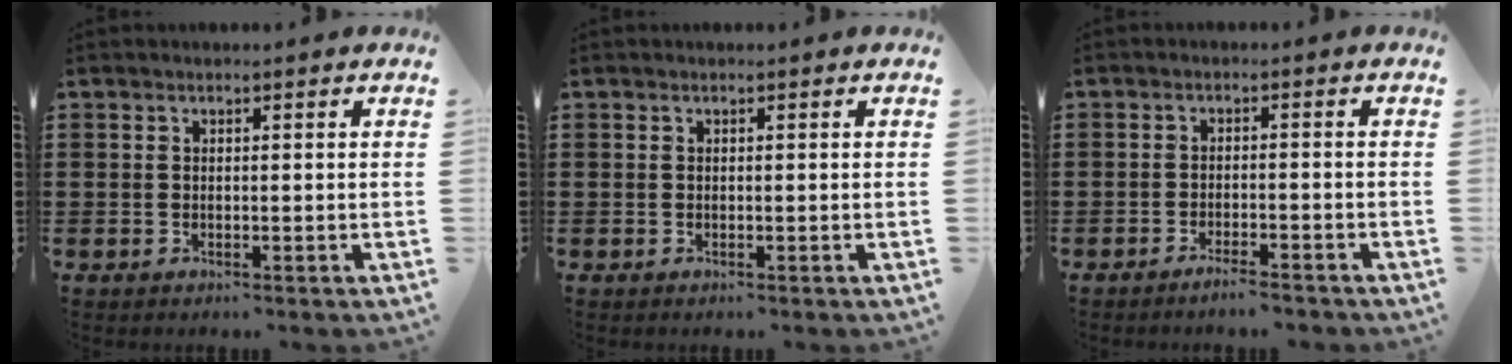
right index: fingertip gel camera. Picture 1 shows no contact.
{"total": 0.0}
{"total": 2.3, "force": [-2.0, 0.0, 1.0], "torque": [-0.017, 0.003, -0.040]}